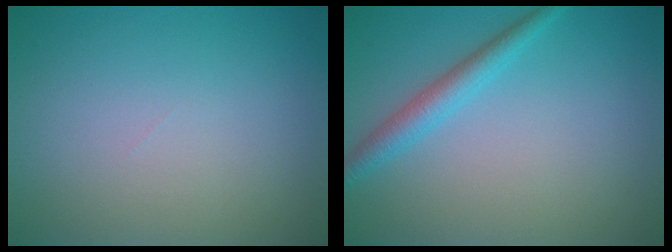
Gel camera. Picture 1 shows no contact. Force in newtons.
{"total": 2.5, "press": 2.5, "slide": 0.0}